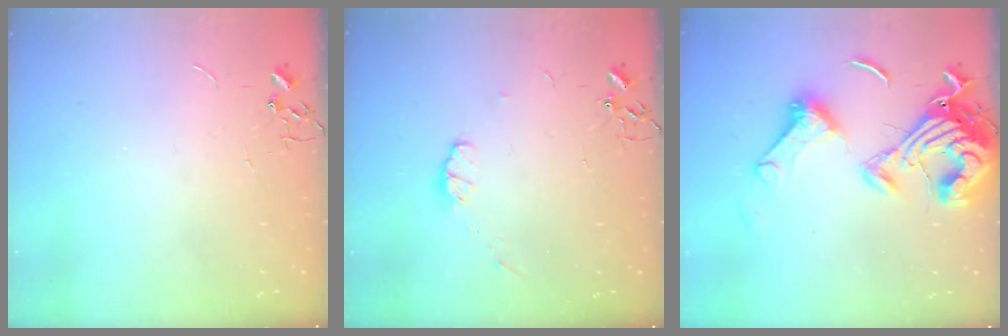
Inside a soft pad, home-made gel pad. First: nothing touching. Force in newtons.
{"total": 5.2, "press": 5.1, "slide": 0.8}
{"total": 19.7, "press": 19.6, "slide": 2.2}